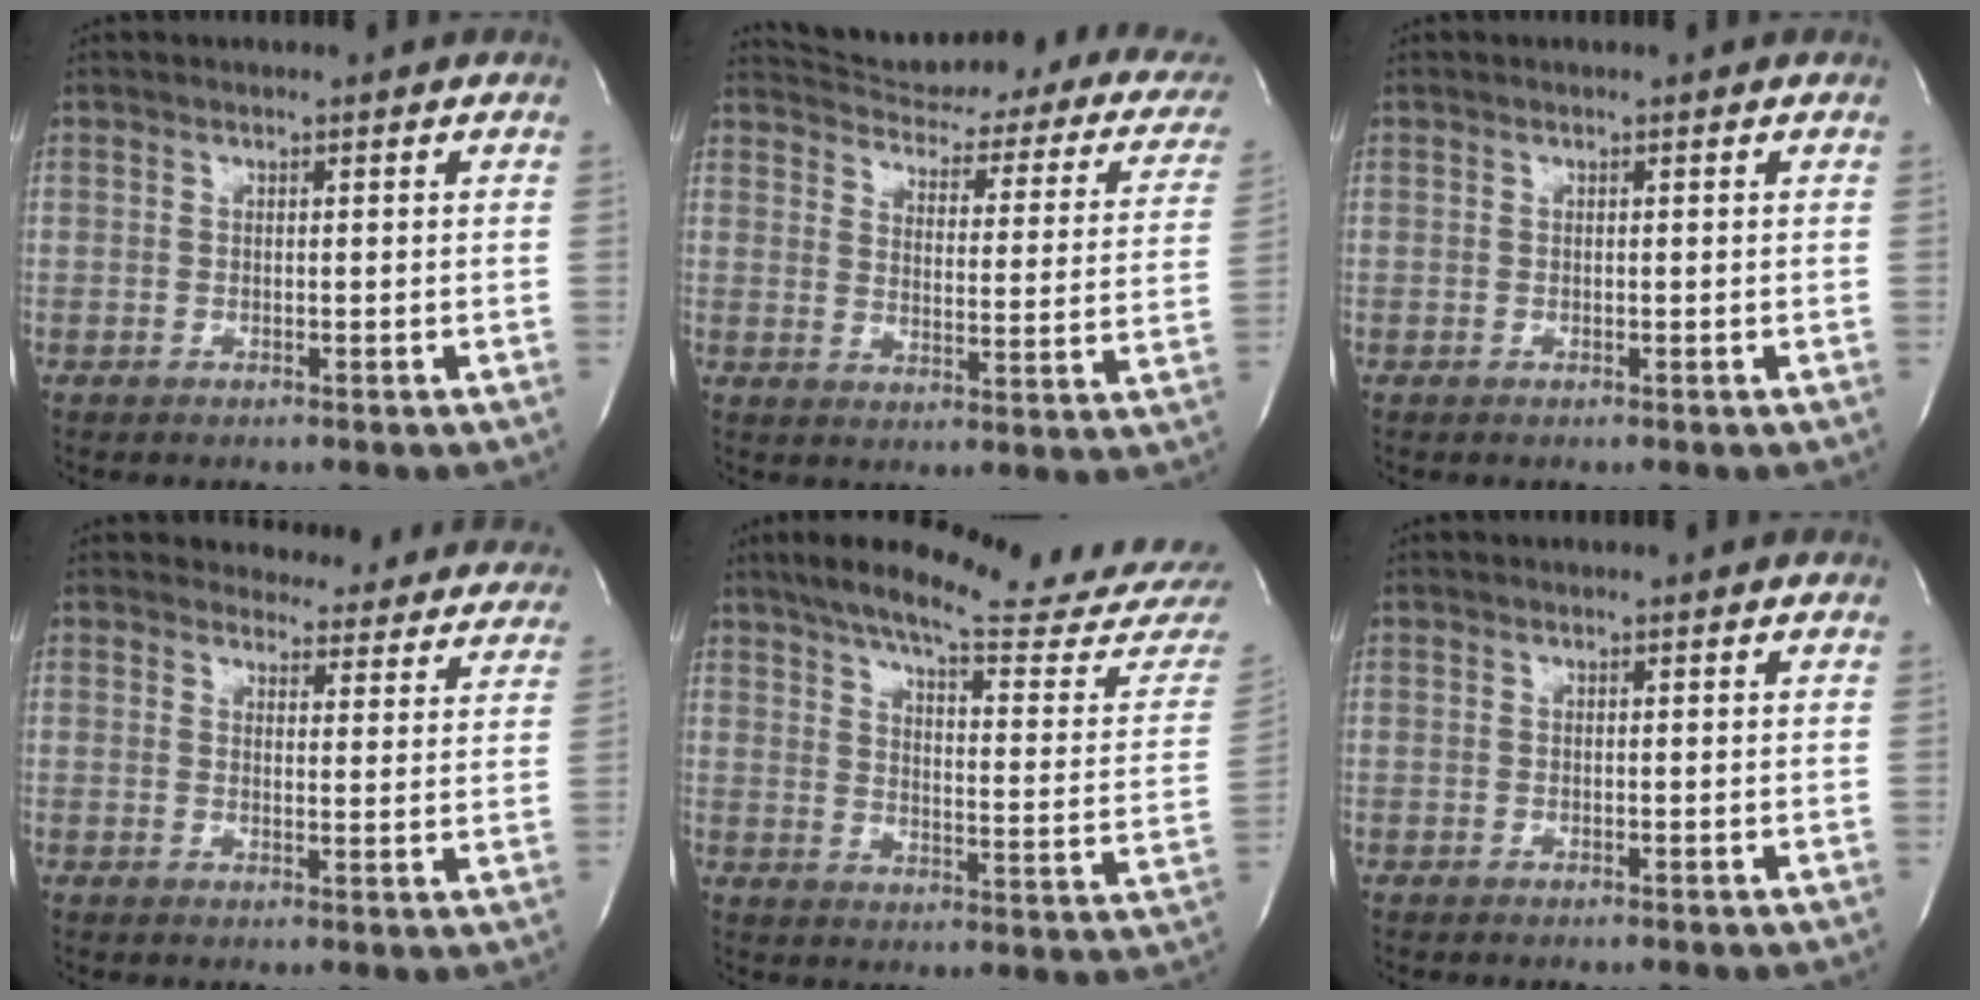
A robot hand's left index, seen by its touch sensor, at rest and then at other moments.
{"total": 25.0, "force": [22.2, 6.0, 10.0], "torque": [-0.138, -0.048, 0.255]}
{"total": 0.0}
{"total": 16.1, "force": [15.3, 4.6, 2.0], "torque": [0.008, -0.048, 0.151]}
{"total": 24.0, "force": [21.6, 0.7, 10.3], "torque": [-0.153, -0.084, 0.273]}
{"total": 0.0}